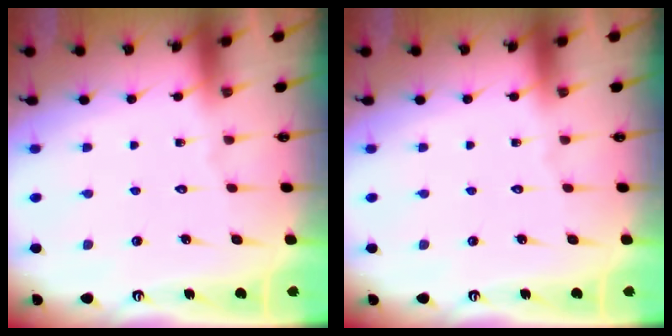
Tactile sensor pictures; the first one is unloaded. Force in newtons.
{"total": 0.0}